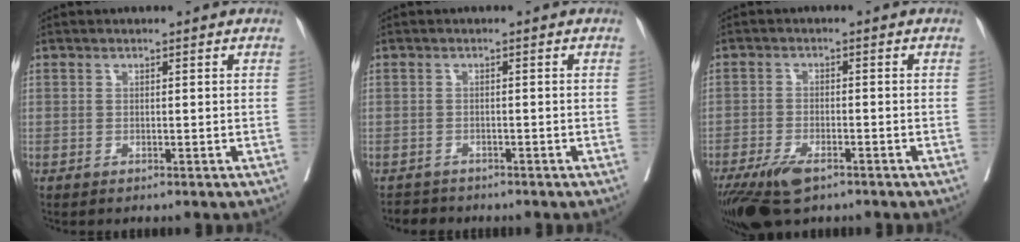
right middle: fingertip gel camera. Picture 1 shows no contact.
{"total": 2.6, "force": [-2.4, 0.9, -0.3], "torque": [-0.006, -0.007, -0.043]}
{"total": 7.5, "force": [-5.1, 2.7, 4.8], "torque": [-0.089, -0.013, -0.089]}